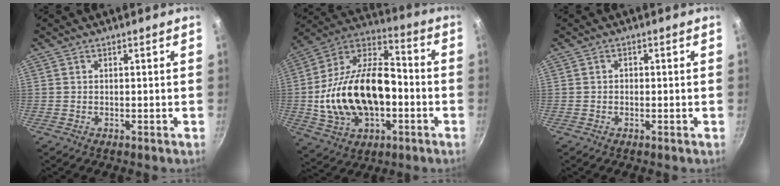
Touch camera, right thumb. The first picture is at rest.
{"total": 24.7, "force": [-3.5, 15.3, 19.2], "torque": [-0.339, 0.051, -0.060]}
{"total": 0.8, "force": [-0.2, 0.7, 0.3], "torque": [-0.004, 0.003, -0.003]}